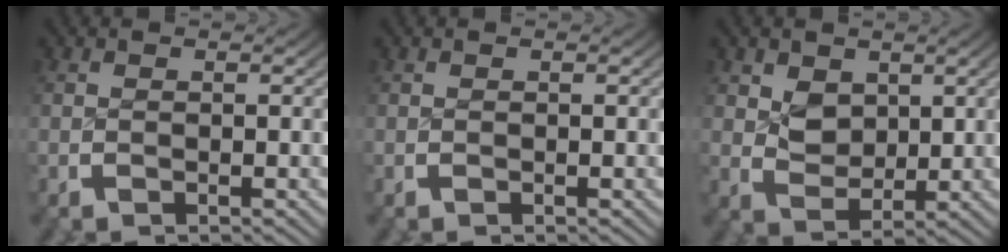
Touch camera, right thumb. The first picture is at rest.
{"total": 0.0}
{"total": 3.7, "force": [0.9, 2.8, 2.2], "torque": [-0.055, -0.031, 0.031]}